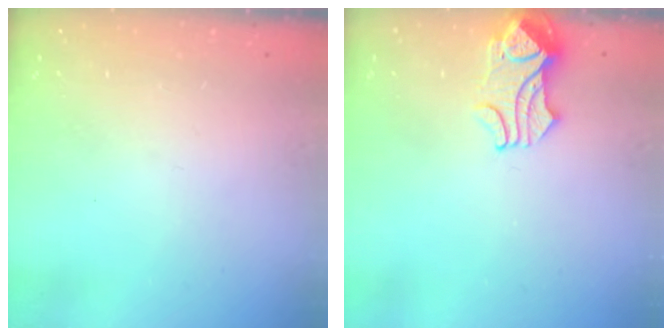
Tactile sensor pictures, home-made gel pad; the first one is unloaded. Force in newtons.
{"total": 2.9, "press": 2.9, "slide": 0.6}